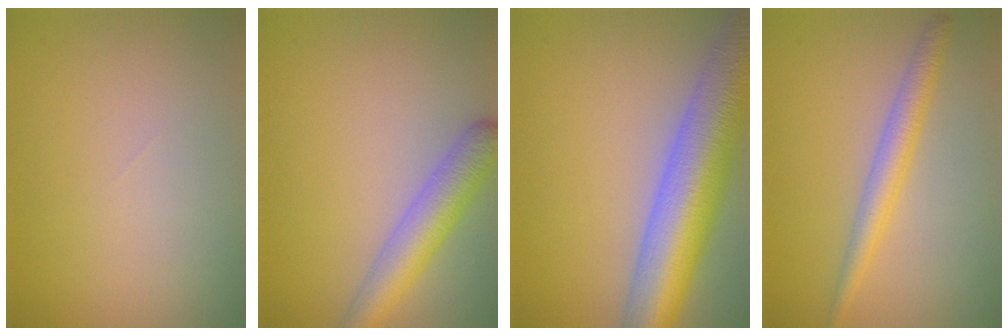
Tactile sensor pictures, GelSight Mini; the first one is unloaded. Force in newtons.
{"total": 4.3, "press": 4.3, "slide": 0.1}
{"total": 11.0, "press": 10.9, "slide": 0.9}
{"total": 2.8, "press": 2.8, "slide": 0.1}